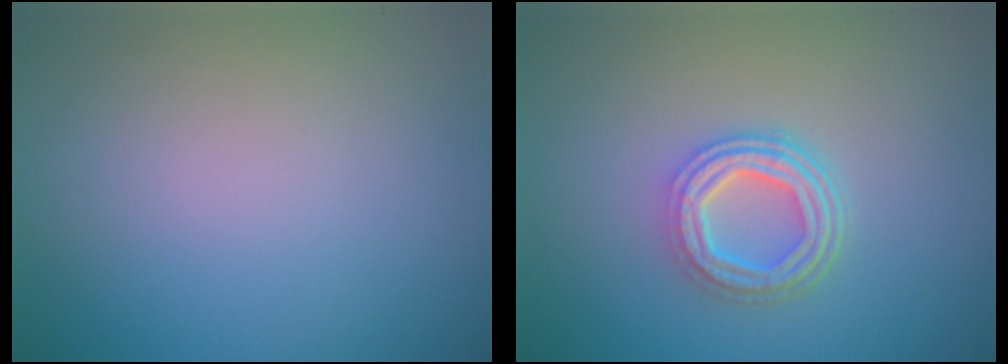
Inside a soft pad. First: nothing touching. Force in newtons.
{"total": 4.8, "press": 3.6, "slide": 3.3}